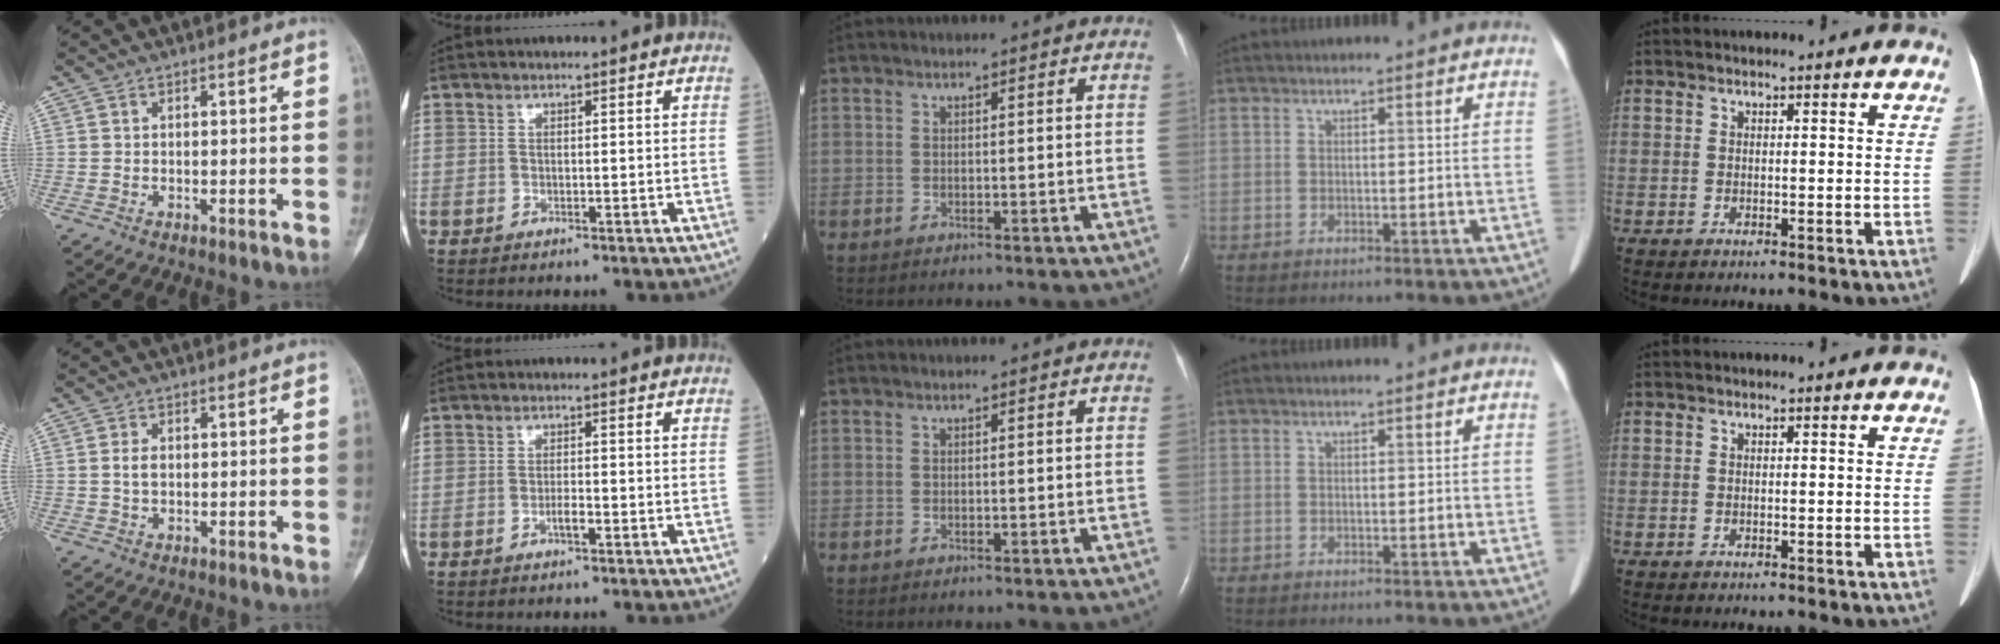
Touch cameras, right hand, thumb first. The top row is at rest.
{"thumb": {"total": 2.2, "force": [0.1, 1.4, 1.7], "torque": [-0.030, 0.002, 0.001]}, "index": {"total": 1.6, "force": [-0.9, 0.3, 1.4], "torque": [-0.019, 0.002, -0.016]}}